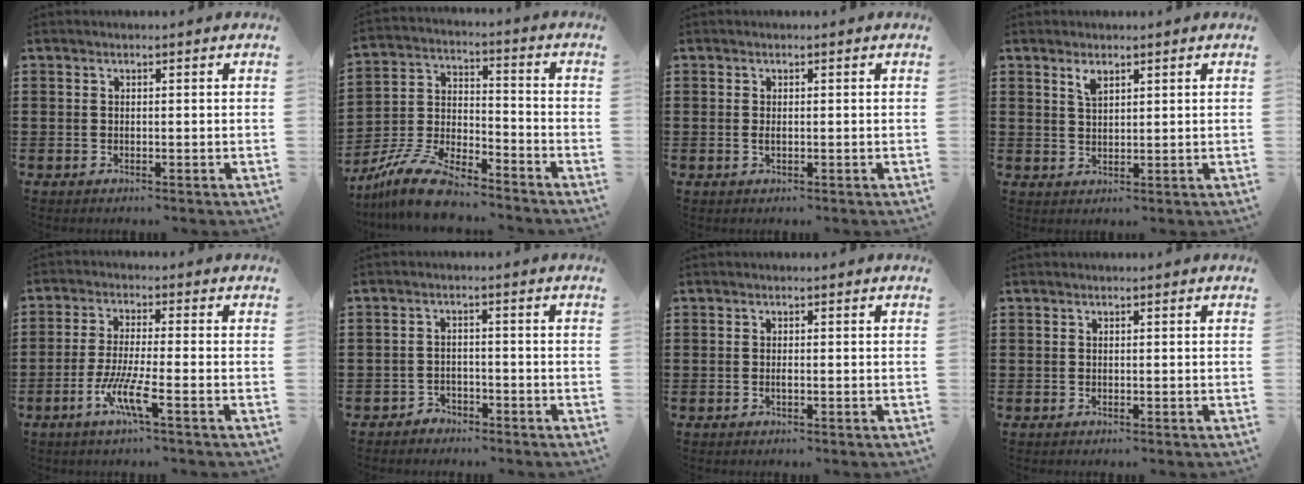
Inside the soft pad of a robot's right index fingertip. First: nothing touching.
{"total": 10.4, "force": [-9.0, 2.1, 4.7], "torque": [-0.102, 0.020, -0.175]}
{"total": 0.6, "force": [0.0, 0.2, 0.6], "torque": [-0.012, 0.000, 0.001]}
{"total": 2.3, "force": [1.6, 0.9, 1.3], "torque": [-0.030, 0.003, 0.030]}
{"total": 6.9, "force": [-3.5, 0.3, 5.9], "torque": [-0.127, -0.017, -0.070]}
{"total": 2.1, "force": [-1.9, 0.8, 0.0], "torque": [-0.008, 0.000, -0.041]}
{"total": 0.6, "force": [-0.2, 0.1, 0.6], "torque": [-0.010, -0.004, -0.002]}
{"total": 0.0}